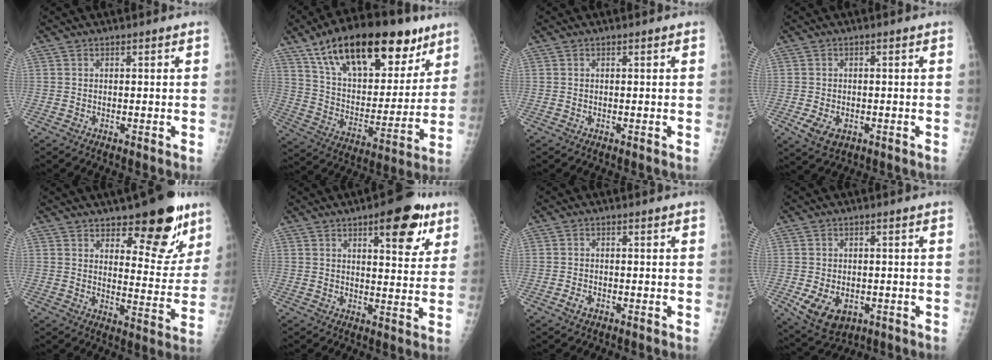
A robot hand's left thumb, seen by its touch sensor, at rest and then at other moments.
{"total": 28.5, "force": [17.1, 13.4, 18.4], "torque": [-0.257, -0.029, 0.277]}
{"total": 0.0}
{"total": 4.3, "force": [-1.4, 2.9, 2.9], "torque": [-0.051, -0.004, -0.016]}
{"total": 15.0, "force": [9.7, 6.1, 9.6], "torque": [-0.068, -0.064, 0.140]}
{"total": 11.6, "force": [6.2, 4.5, 8.8], "torque": [-0.080, -0.025, 0.077]}
{"total": 1.7, "force": [-0.9, 1.0, 1.0], "torque": [-0.019, 0.002, -0.016]}
{"total": 8.2, "force": [-2.5, 5.7, 5.4], "torque": [-0.081, -0.003, -0.024]}